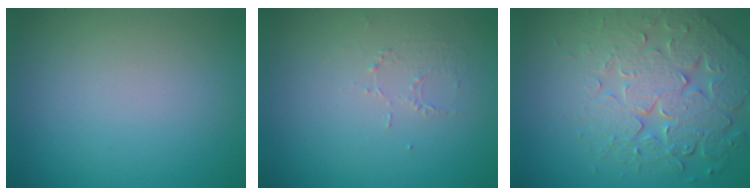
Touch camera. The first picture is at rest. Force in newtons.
{"total": 1.0, "press": 0.5, "slide": 0.9}
{"total": 7.8, "press": 5.7, "slide": 5.4}